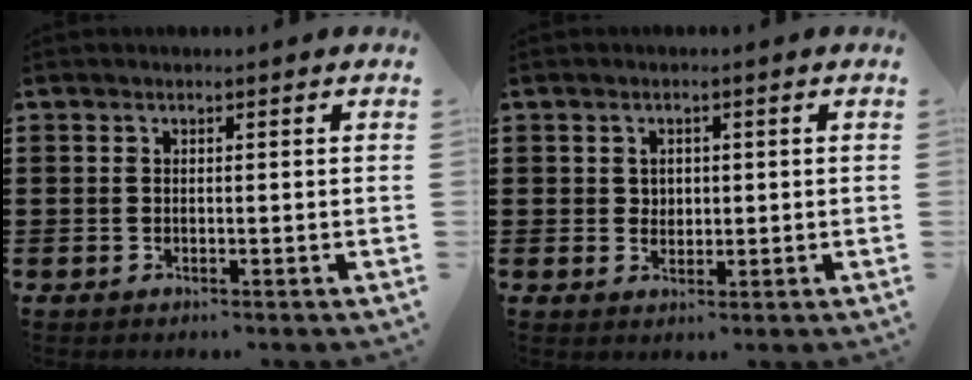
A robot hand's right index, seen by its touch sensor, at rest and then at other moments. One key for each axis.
{"total": 1.7, "fx": 0.5, "fy": 1.6, "fz": 0.5, "tx": -0.016, "ty": 0.010, "tz": 0.009}